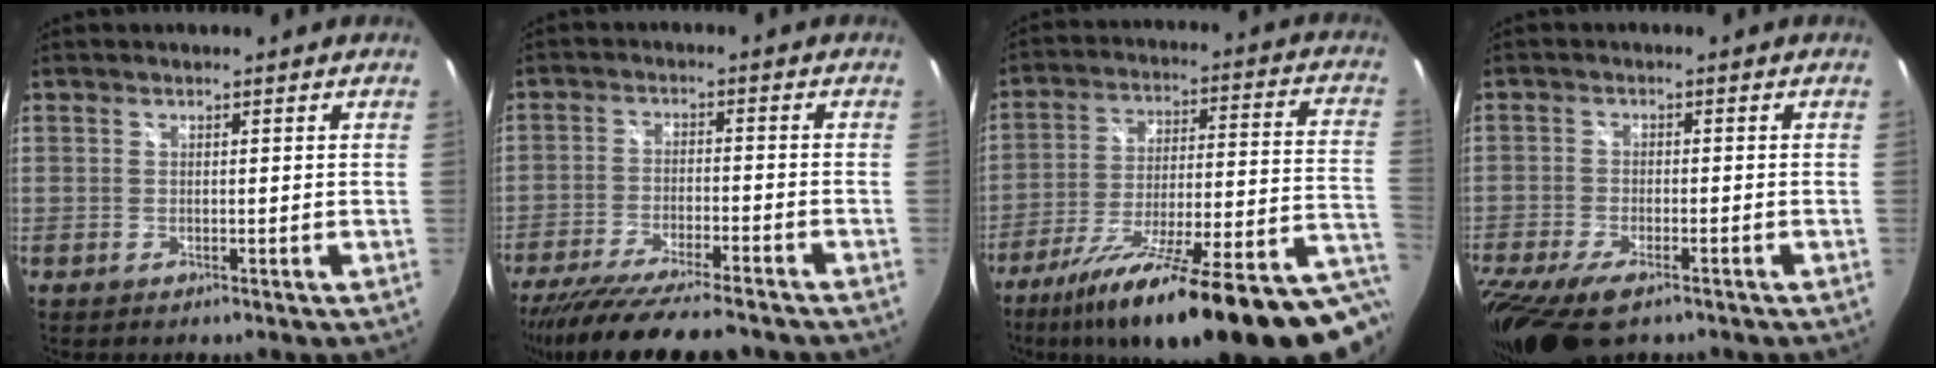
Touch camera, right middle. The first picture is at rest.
{"total": 16.6, "force": [-14.3, 2.4, 8.2], "torque": [-0.162, -0.038, -0.227]}
{"total": 29.7, "force": [-19.8, 4.2, 21.7], "torque": [-0.302, -0.059, -0.286]}
{"total": 12.1, "force": [-8.3, 4.6, 7.5], "torque": [-0.186, -0.053, -0.150]}